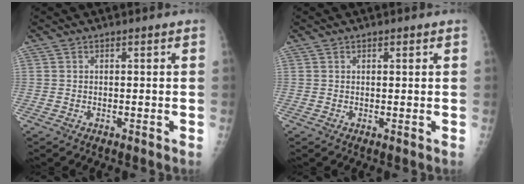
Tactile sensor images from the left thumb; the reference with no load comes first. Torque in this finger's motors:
{"motor_torque": [0.04, 0.15, -0.35, -0.10, 0.03]}